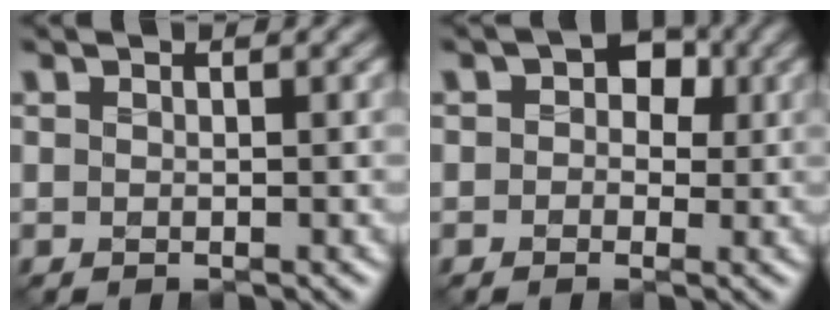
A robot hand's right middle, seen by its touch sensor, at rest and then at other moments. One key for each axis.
{"total": 4.1, "fx": 0.8, "fy": 3.1, "fz": 2.5, "tx": -0.019, "ty": 0.014, "tz": -0.021}